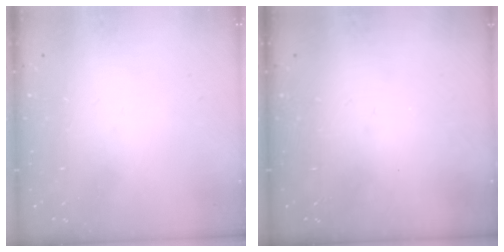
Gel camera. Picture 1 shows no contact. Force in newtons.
{"total": 0.0}